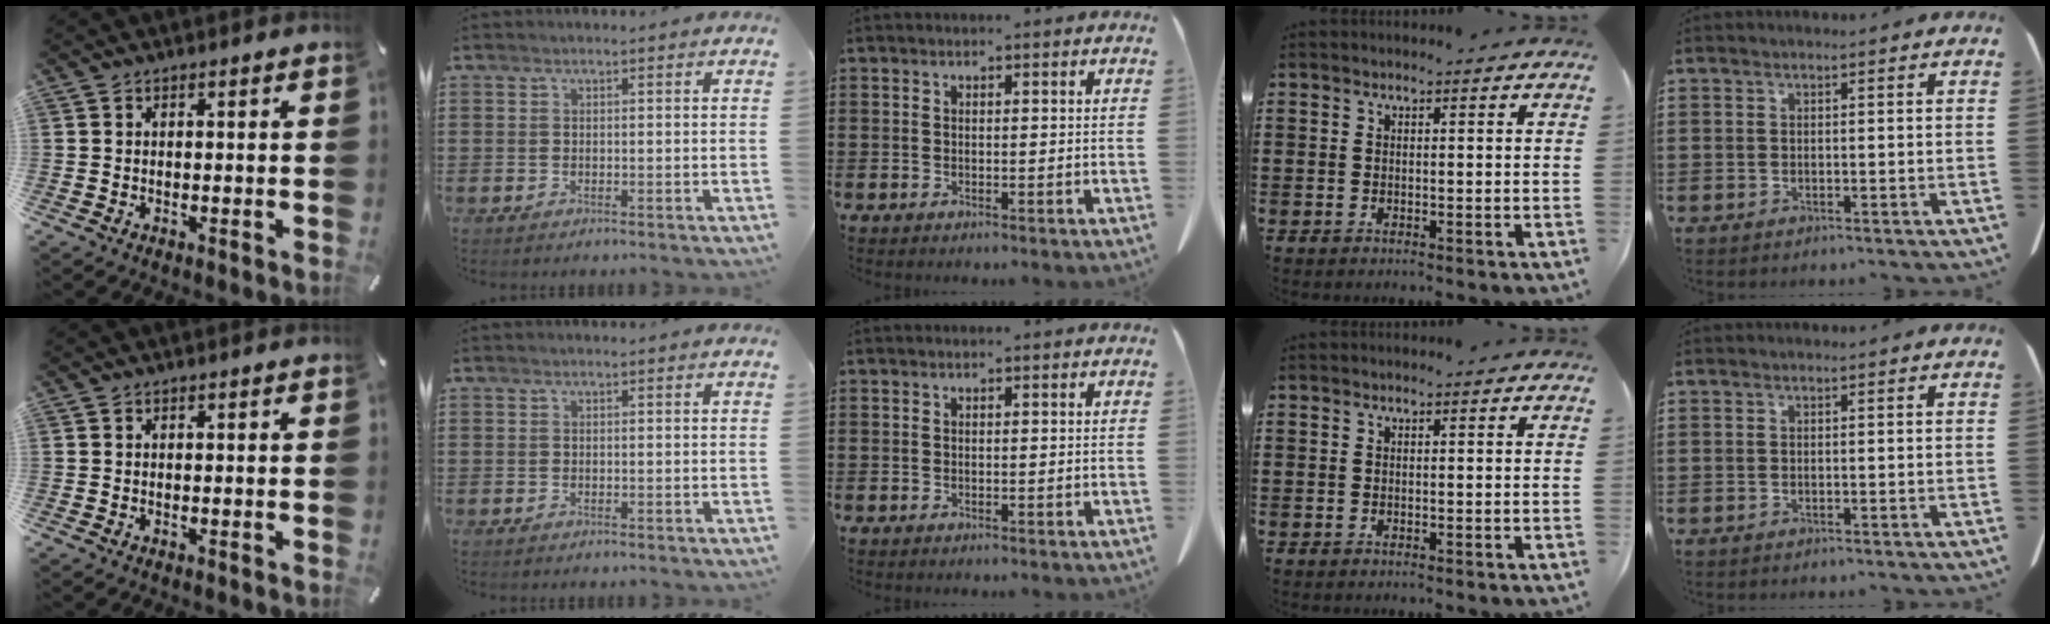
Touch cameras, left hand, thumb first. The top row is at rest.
{}